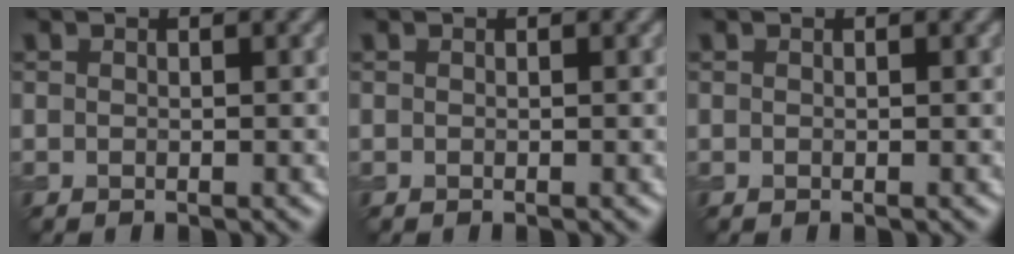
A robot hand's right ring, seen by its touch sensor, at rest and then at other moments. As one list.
[{"total": 0.0}, {"total": 0.0}]